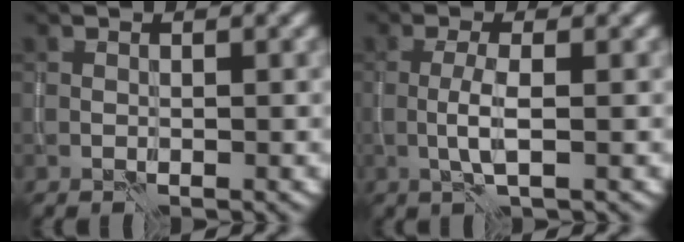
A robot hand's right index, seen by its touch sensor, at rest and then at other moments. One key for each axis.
{"total": 2.5, "fx": -0.5, "fy": 0.3, "fz": 2.4, "tx": -0.053, "ty": -0.001, "tz": -0.011}